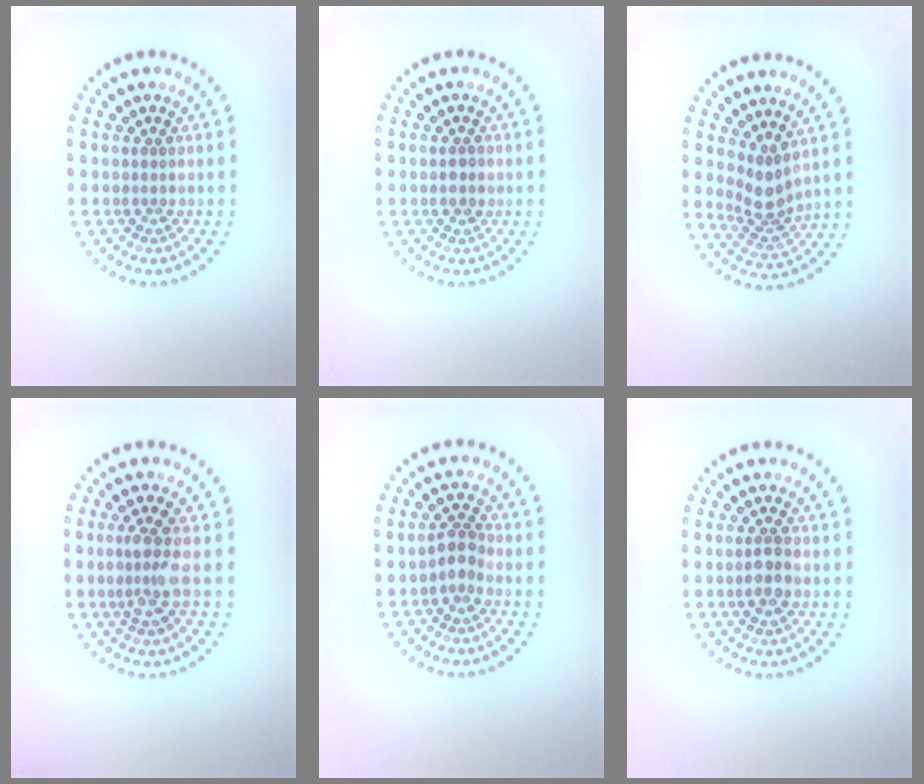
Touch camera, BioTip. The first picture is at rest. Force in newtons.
{"total": 1.2, "press": 1.2, "slide": 0.1}
{"total": 3.0, "press": 2.2, "slide": 2.0}
{"total": 2.5, "press": 2.2, "slide": 1.3}
{"total": 2.0, "press": 1.6, "slide": 1.1}
{"total": 2.1, "press": 2.0, "slide": 0.6}